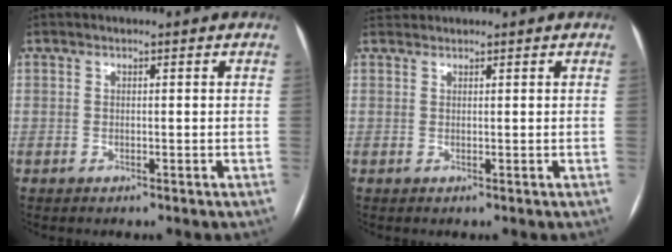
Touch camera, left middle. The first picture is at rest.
{"total": 1.3, "force": [1.3, 0.1, -0.3], "torque": [-0.006, 0.016, 0.029]}